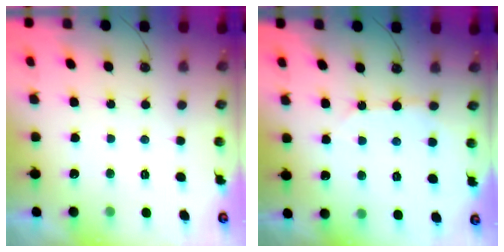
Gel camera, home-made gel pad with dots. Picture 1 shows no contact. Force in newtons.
{"total": 6.2, "press": 6.2, "slide": 0.5}